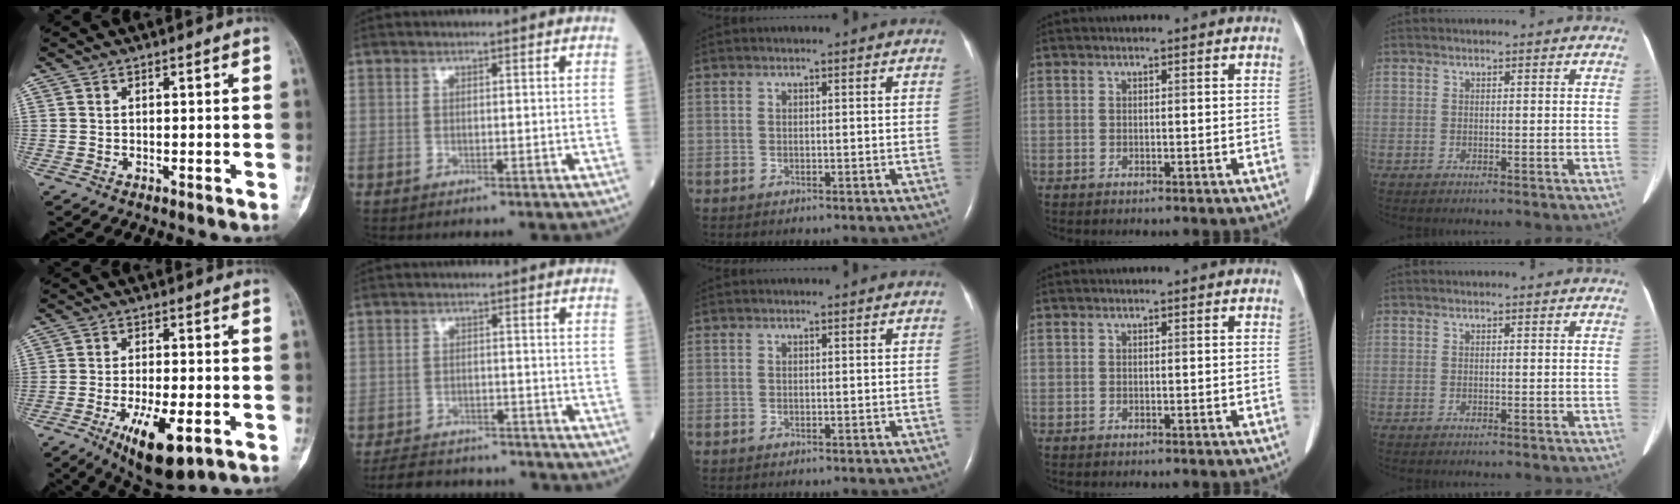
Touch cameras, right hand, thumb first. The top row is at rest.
{"thumb": {"total": 12.4, "force": [-5.4, 4.4, 10.3], "torque": [-0.169, 0.003, -0.077]}, "index": {"total": 11.1, "force": [-10.2, 3.6, 2.5], "torque": [-0.044, 0.011, -0.136]}}